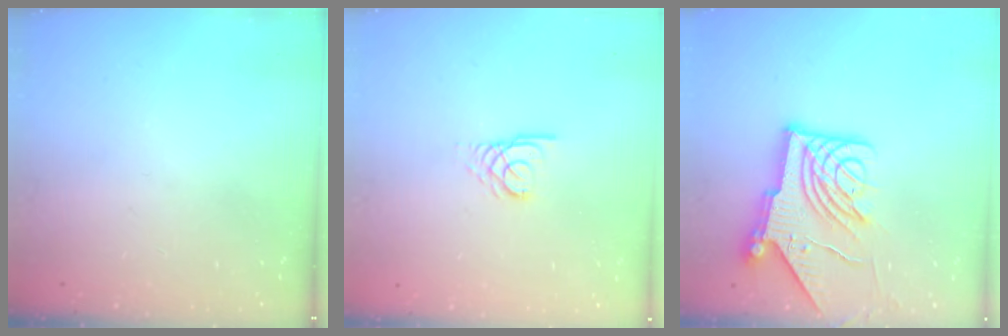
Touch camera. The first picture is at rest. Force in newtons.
{"total": 2.4, "press": 2.4, "slide": 0.1}
{"total": 13.9, "press": 13.8, "slide": 1.6}